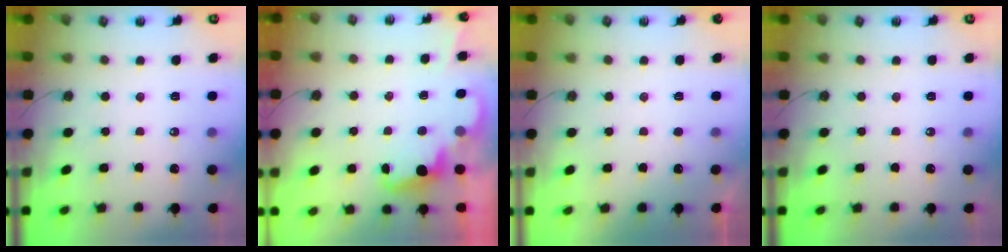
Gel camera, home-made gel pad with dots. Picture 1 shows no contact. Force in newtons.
{"total": 2.4, "press": 2.3, "slide": 0.5}
{"total": 0.0}
{"total": 0.0}